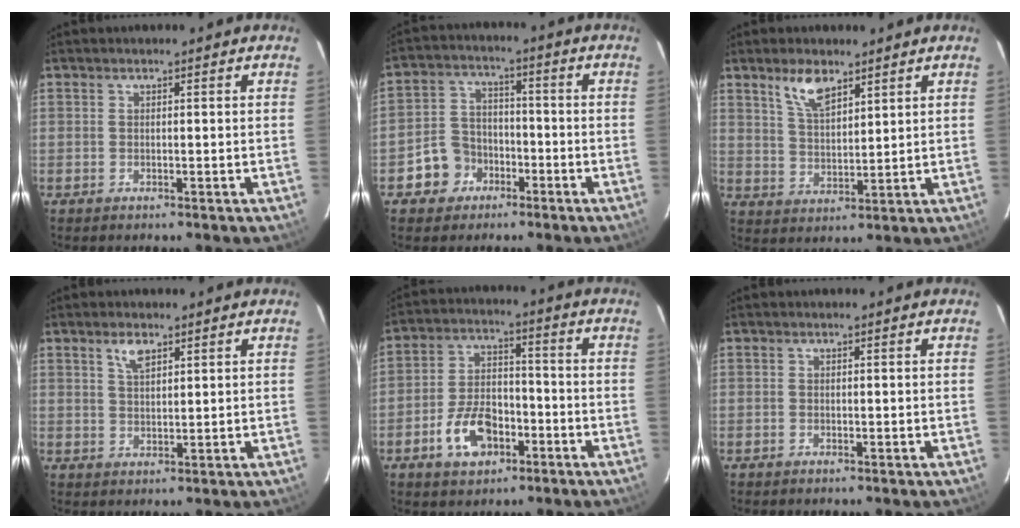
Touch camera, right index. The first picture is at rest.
{"total": 7.8, "force": [-4.0, 6.4, 1.8], "torque": [-0.054, 0.030, -0.061]}
{"total": 6.7, "force": [4.5, 2.8, 4.2], "torque": [-0.077, 0.005, 0.090]}
{"total": 3.4, "force": [2.1, 1.5, 2.3], "torque": [-0.042, 0.005, 0.040]}
{"total": 10.3, "force": [-5.0, 6.1, 6.6], "torque": [-0.137, 0.015, -0.079]}
{"total": 0.0}